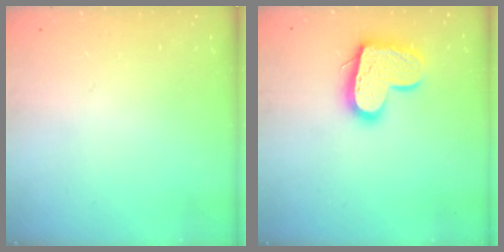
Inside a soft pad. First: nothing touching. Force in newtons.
{"total": 15.1, "press": 15.0, "slide": 1.0}